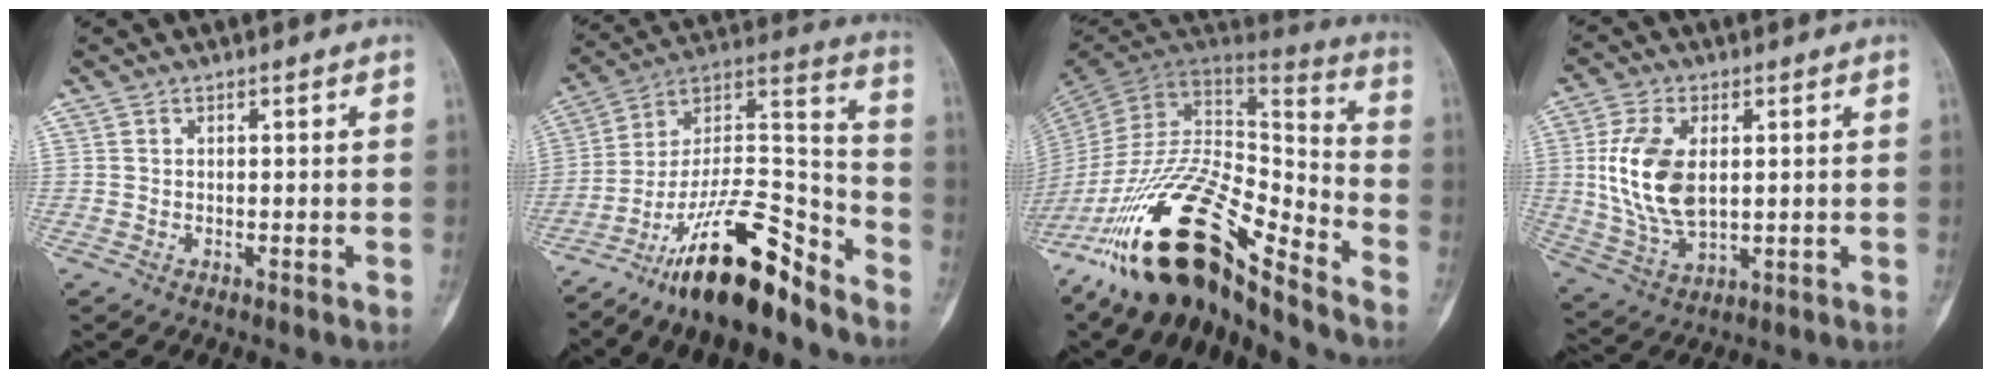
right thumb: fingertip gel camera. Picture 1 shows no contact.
{"total": 20.9, "force": [-15.3, 5.9, 12.9], "torque": [-0.206, 0.110, -0.266]}
{"total": 25.8, "force": [-17.4, 8.8, 16.9], "torque": [-0.318, 0.072, -0.308]}
{"total": 13.2, "force": [1.4, 7.5, 10.8], "torque": [-0.218, -0.009, 0.035]}